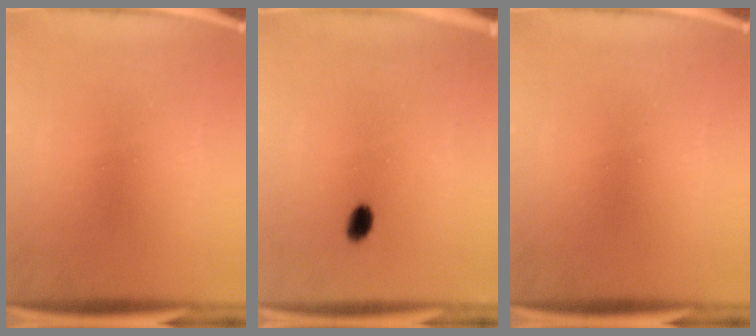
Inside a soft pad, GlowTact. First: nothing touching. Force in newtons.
{"total": 2.4}
{"total": 0.0}